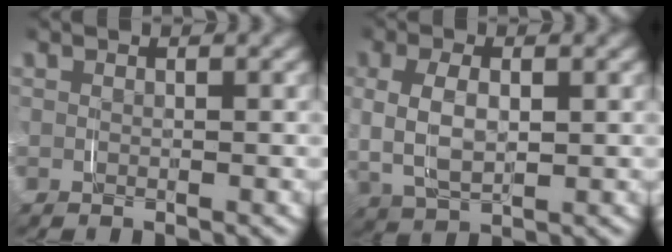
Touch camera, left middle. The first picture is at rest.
{"total": 5.7, "force": [0.5, 3.8, 4.1], "torque": [-0.102, -0.002, 0.015]}